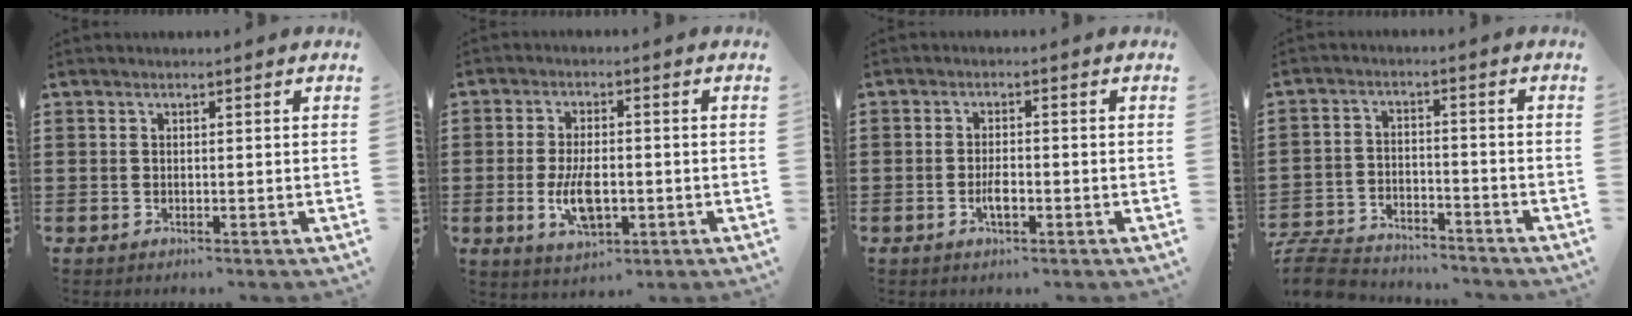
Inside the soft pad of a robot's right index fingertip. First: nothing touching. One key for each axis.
{"total": 6.7, "fx": -1.5, "fy": 3.1, "fz": 5.8, "tx": -0.119, "ty": -0.009, "tz": -0.032}
{"total": 2.7, "fx": -1.0, "fy": 0.7, "fz": 2.4, "tx": -0.052, "ty": -0.006, "tz": -0.019}
{"total": 6.6, "fx": -6.4, "fy": 1.3, "fz": 1.0, "tx": -0.035, "ty": 0.008, "tz": -0.131}